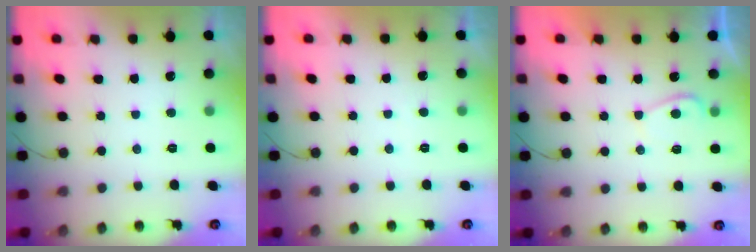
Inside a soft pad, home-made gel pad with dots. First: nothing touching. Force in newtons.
{"total": 0.9, "press": 0.8, "slide": 0.4}
{"total": 2.3, "press": 2.2, "slide": 0.8}